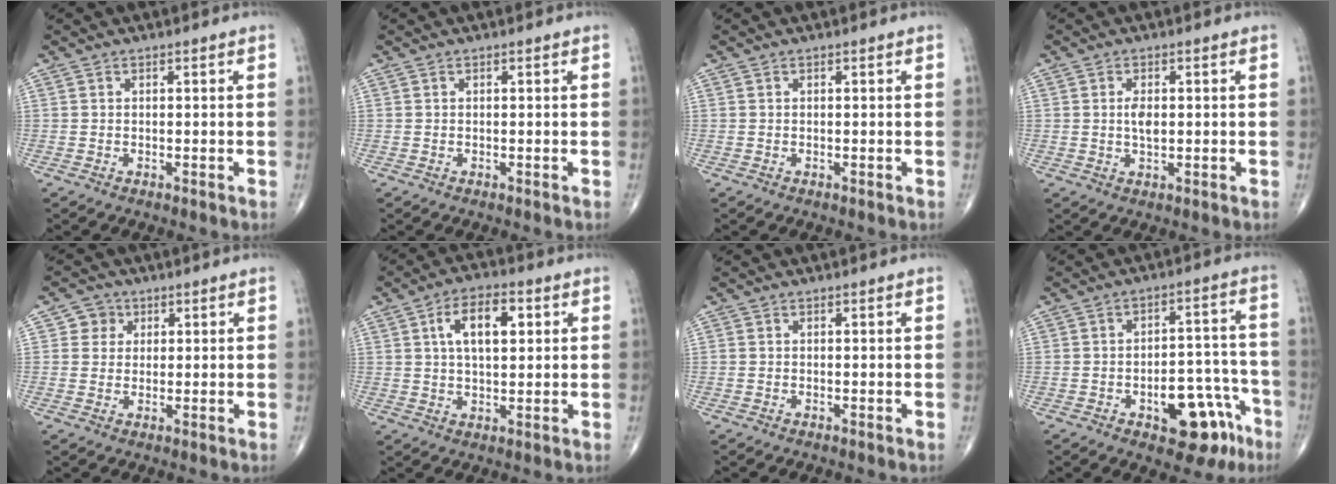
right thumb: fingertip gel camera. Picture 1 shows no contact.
{"total": 0.0}
{"total": 0.0}
{"total": 2.9, "force": [0.3, 1.5, 2.5], "torque": [-0.044, -0.004, 0.006]}
{"total": 3.4, "force": [1.1, 3.1, 0.4], "torque": [0.017, 0.000, 0.011]}
{"total": 9.3, "force": [2.7, 4.7, 7.6], "torque": [-0.116, 0.004, 0.041]}
{"total": 0.0}
{"total": 13.2, "force": [-6.4, 6.7, 9.5], "torque": [-0.087, 0.055, -0.077]}